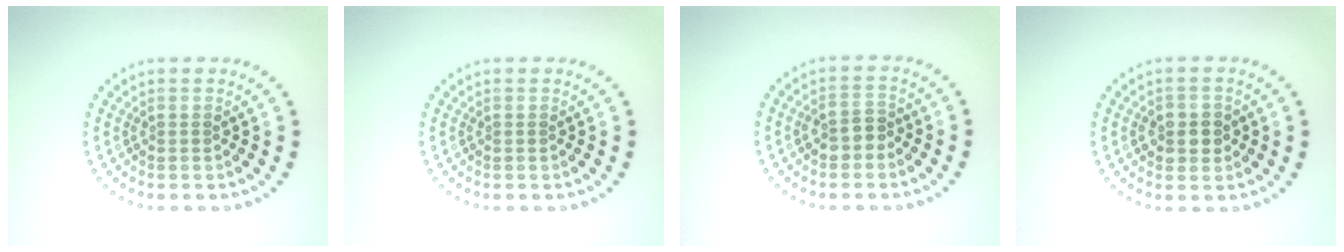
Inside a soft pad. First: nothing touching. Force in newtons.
{"total": 0.0}
{"total": 2.1, "press": 2.0, "slide": 0.6}
{"total": 2.6, "press": 2.5, "slide": 0.6}